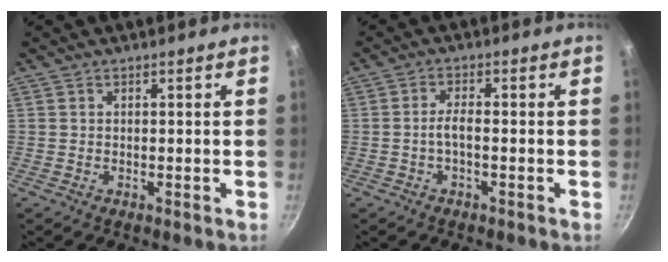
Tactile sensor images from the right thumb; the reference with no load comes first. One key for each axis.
{"total": 2.5, "fx": -0.9, "fy": 0.6, "fz": 2.3, "tx": -0.051, "ty": 0.013, "tz": -0.022}